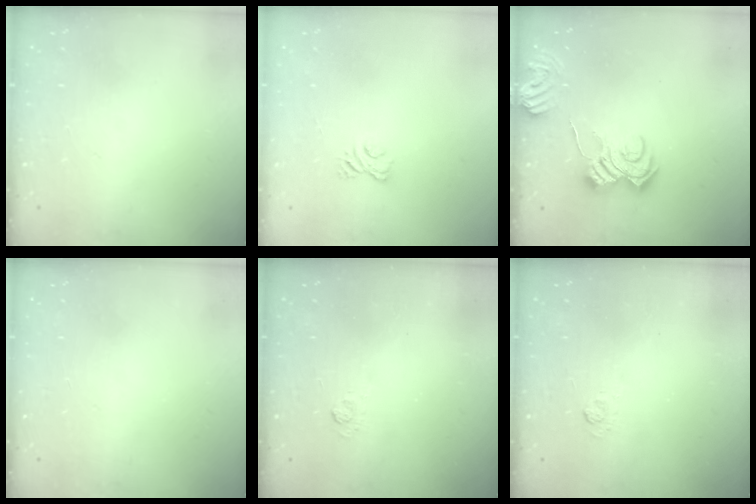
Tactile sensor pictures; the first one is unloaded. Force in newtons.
{"total": 2.8, "press": 2.5, "slide": 1.3}
{"total": 8.5, "press": 8.5, "slide": 0.9}
{"total": 0.0}
{"total": 2.4, "press": 1.9, "slide": 1.4}
{"total": 2.4, "press": 1.9, "slide": 1.4}